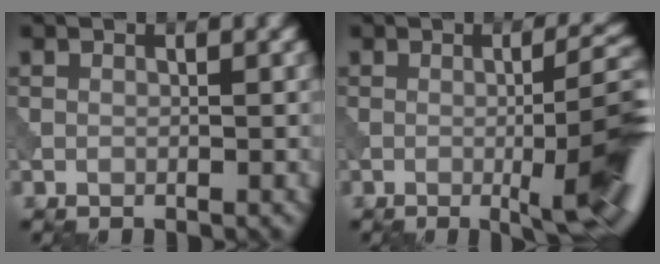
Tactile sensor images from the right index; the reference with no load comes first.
{"total": 10.0, "force": [-1.5, 2.3, 9.7], "torque": [-0.114, 0.002, -0.014]}